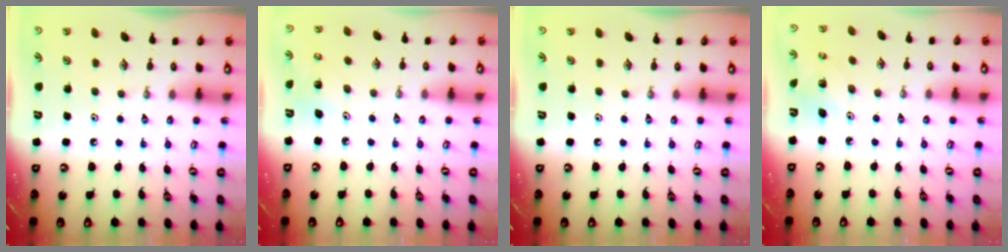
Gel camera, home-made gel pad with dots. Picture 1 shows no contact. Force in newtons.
{"total": 4.7, "press": 4.6, "slide": 1.2}
{"total": 0.0}
{"total": 3.6, "press": 3.6, "slide": 0.4}